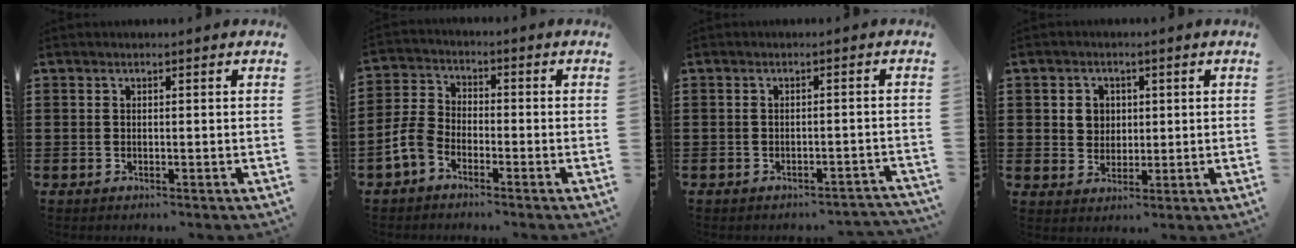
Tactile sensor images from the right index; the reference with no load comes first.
{"total": 5.0, "force": [-3.0, 2.9, 2.8], "torque": [-0.087, 0.000, -0.068]}
{"total": 1.9, "force": [-1.8, 0.3, 0.2], "torque": [-0.010, -0.001, -0.039]}
{"total": 3.1, "force": [0.7, 2.8, 1.1], "torque": [-0.034, 0.010, 0.009]}